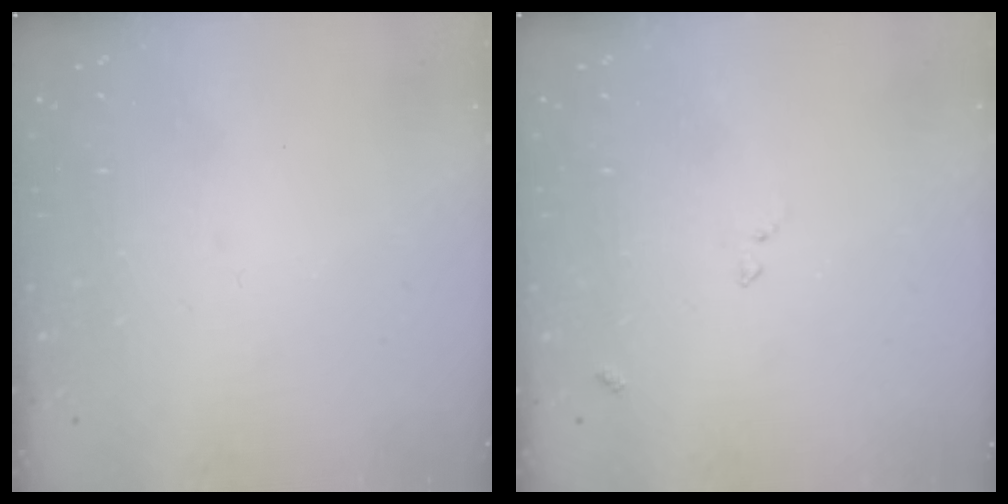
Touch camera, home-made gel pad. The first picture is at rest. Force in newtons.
{"total": 9.5, "press": 9.5, "slide": 0.8}